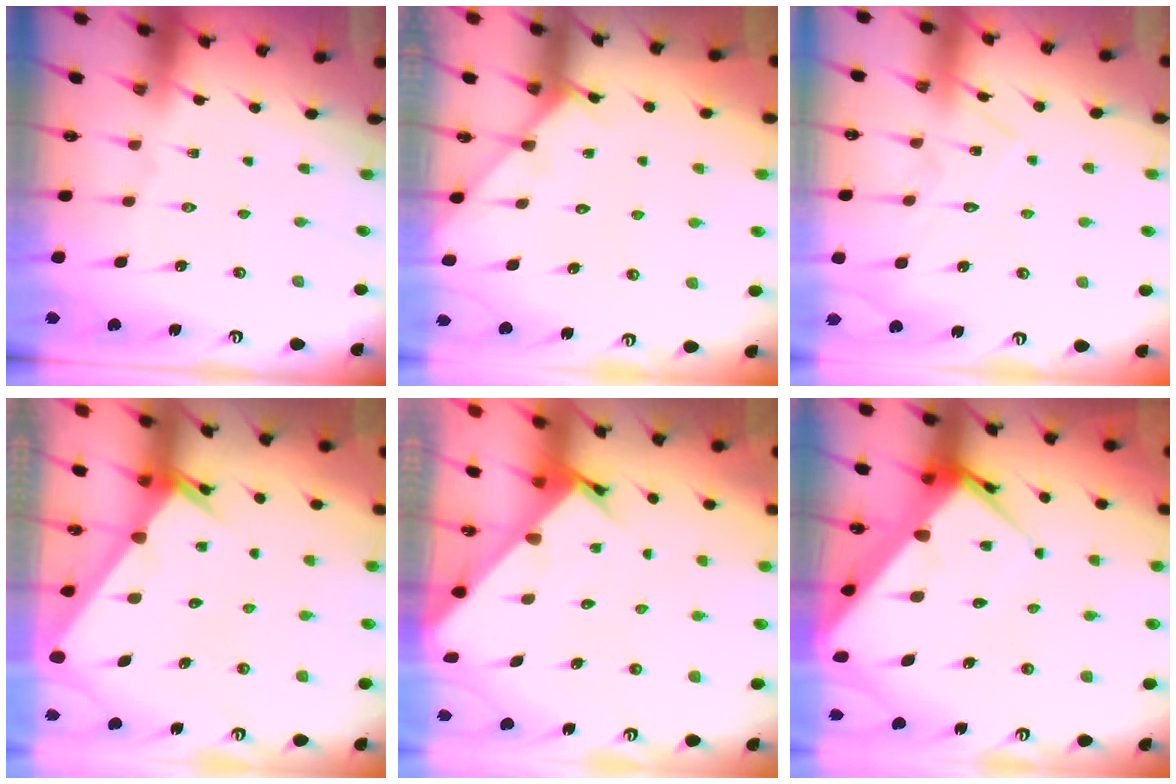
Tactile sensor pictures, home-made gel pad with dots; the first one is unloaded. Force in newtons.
{"total": 2.8, "press": 2.7, "slide": 0.4}
{"total": 8.8, "press": 8.8, "slide": 0.1}
{"total": 2.2, "press": 2.2, "slide": 0.1}
{"total": 2.6, "press": 2.6, "slide": 0.2}
{"total": 9.5, "press": 9.5, "slide": 0.8}